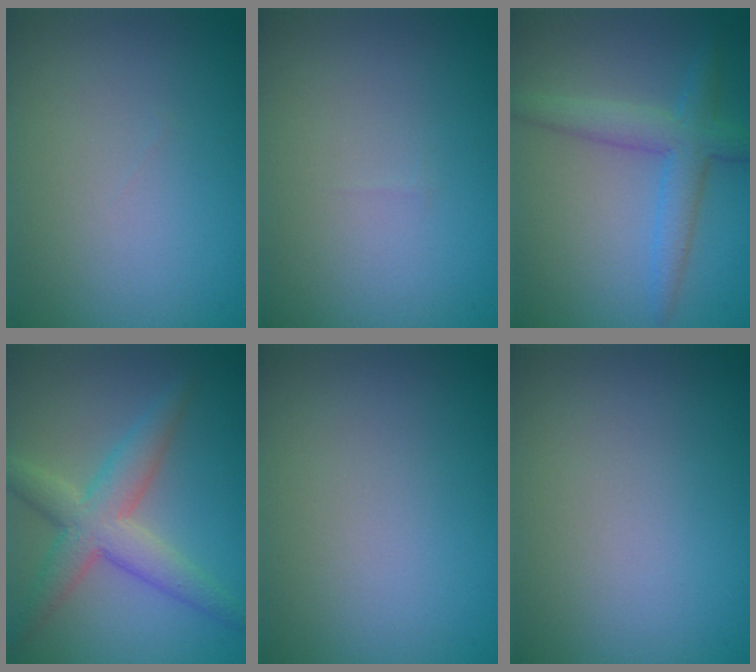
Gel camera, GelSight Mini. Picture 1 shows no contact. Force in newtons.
{"total": 0.0}
{"total": 3.8, "press": 3.8, "slide": 0.2}
{"total": 4.9, "press": 4.9, "slide": 0.1}
{"total": 0.0}
{"total": 0.0}